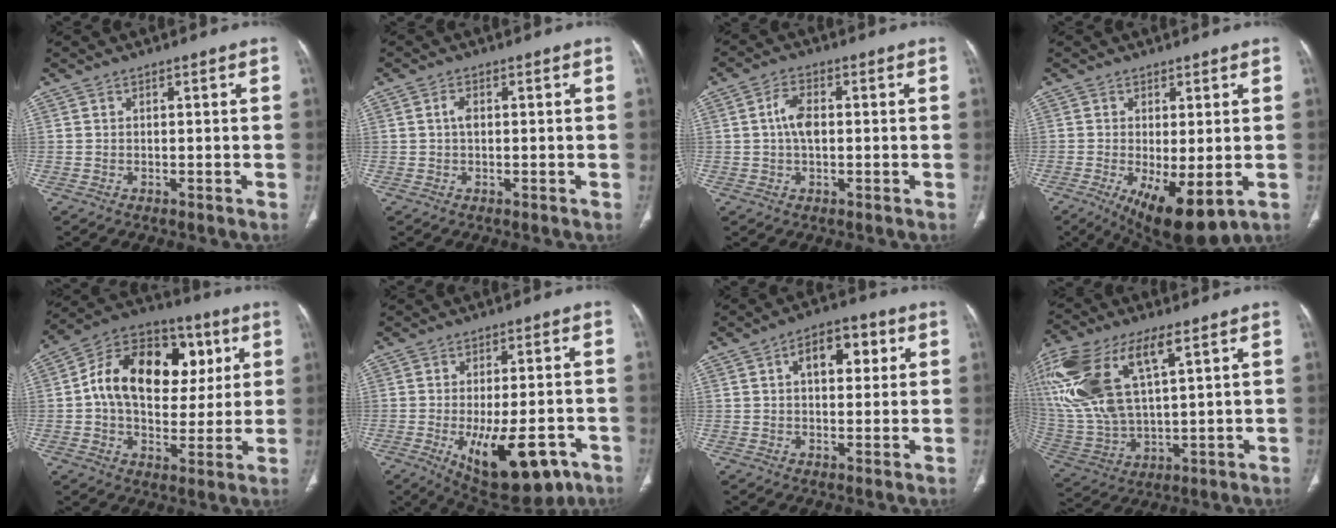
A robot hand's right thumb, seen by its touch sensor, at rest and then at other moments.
{"total": 1.9, "force": [0.2, 1.1, 1.5], "torque": [-0.030, 0.005, 0.002]}
{"total": 4.9, "force": [0.3, 2.7, 4.1], "torque": [-0.082, 0.009, 0.003]}
{"total": 10.4, "force": [-3.1, 3.8, 9.2], "torque": [-0.146, -0.023, -0.037]}
{"total": 21.9, "force": [4.4, 14.6, 15.7], "torque": [-0.223, 0.015, 0.063]}
{"total": 16.2, "force": [-6.7, 7.0, 12.9], "torque": [-0.171, 0.006, -0.079]}
{"total": 9.1, "force": [2.9, 5.2, 6.9], "torque": [-0.070, 0.010, 0.039]}
{"total": 23.5, "force": [9.6, 10.4, 18.7], "torque": [-0.426, -0.009, 0.193]}